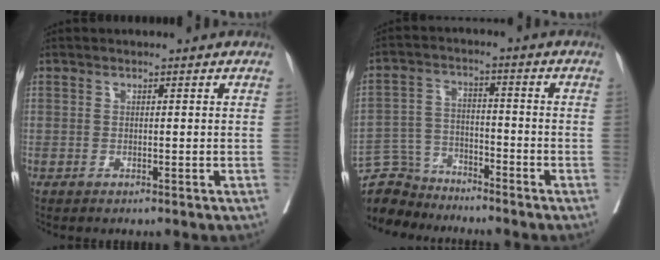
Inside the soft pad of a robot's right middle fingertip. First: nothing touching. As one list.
[{"total": 7.8, "force": [-7.3, 2.3, -1.0], "torque": [0.013, 0.016, -0.142]}]